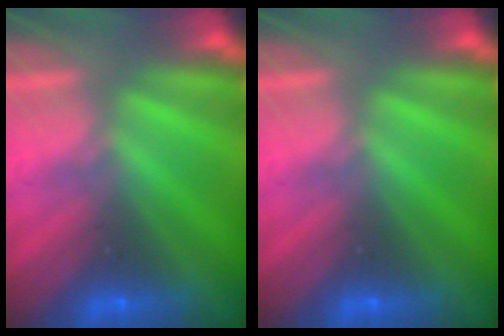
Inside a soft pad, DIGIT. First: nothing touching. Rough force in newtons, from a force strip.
{"total": 0.0}